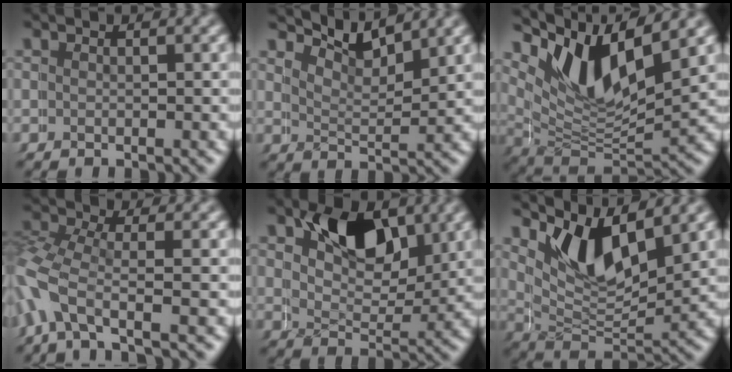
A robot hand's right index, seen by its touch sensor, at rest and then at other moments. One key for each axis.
{"total": 5.2, "fx": 5.1, "fy": -0.2, "fz": 0.6, "tx": -0.012, "ty": 0.004, "tz": 0.082}
{"total": 10.2, "fx": 4.8, "fy": 6.0, "fz": 6.7, "tx": -0.127, "ty": 0.008, "tz": 0.071}
{"total": 2.8, "fx": -0.8, "fy": 2.0, "fz": 1.8, "tx": -0.077, "ty": -0.021, "tz": -0.006}
{"total": 7.3, "fx": 4.4, "fy": 4.2, "fz": 4.0, "tx": -0.072, "ty": -0.015, "tz": 0.077}
{"total": 6.6, "fx": 4.4, "fy": 2.9, "fz": 4.0, "tx": -0.085, "ty": -0.003, "tz": 0.076}